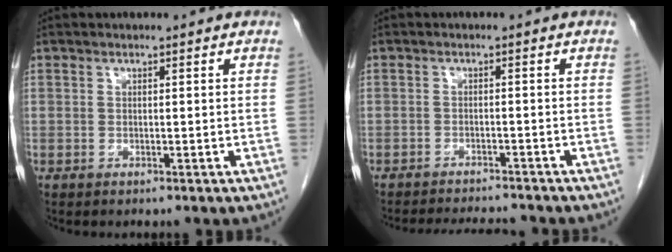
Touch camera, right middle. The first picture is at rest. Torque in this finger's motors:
{"motor_torque": [0.22, -0.19, 0.04, 0.01]}